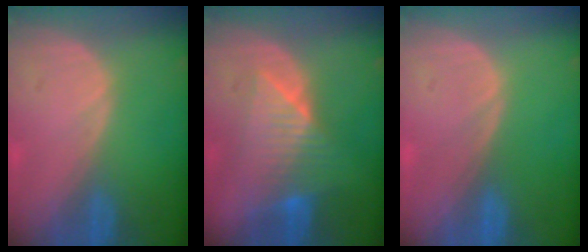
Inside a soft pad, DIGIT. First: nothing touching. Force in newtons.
{"total": 7.4, "press": 7.2, "slide": 1.6}
{"total": 0.0}